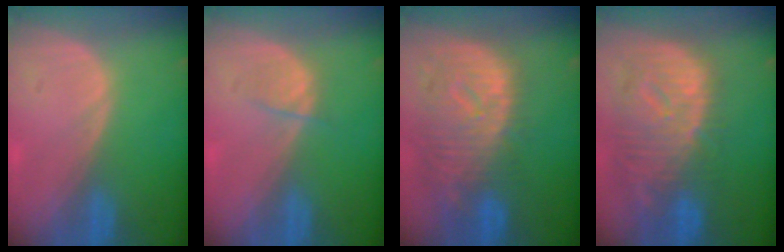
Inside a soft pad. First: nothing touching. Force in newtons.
{"total": 1.9, "press": 1.9, "slide": 0.4}
{"total": 12.0, "press": 10.4, "slide": 6.0}
{"total": 12.5, "press": 10.8, "slide": 6.3}